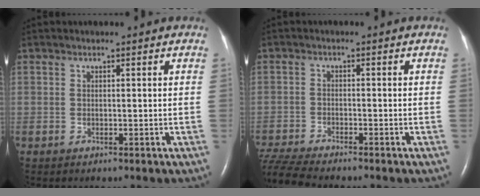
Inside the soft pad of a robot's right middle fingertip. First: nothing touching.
{"total": 7.9, "force": [-7.3, 0.1, 2.9], "torque": [-0.062, -0.017, -0.133]}